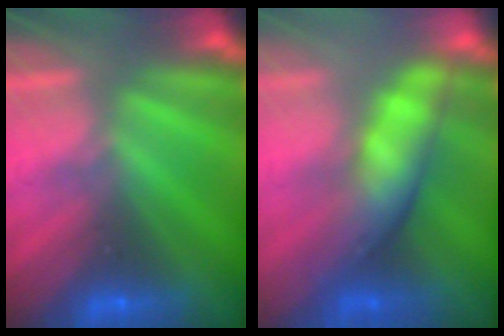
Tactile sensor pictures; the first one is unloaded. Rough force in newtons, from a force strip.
{"total": 3.8}